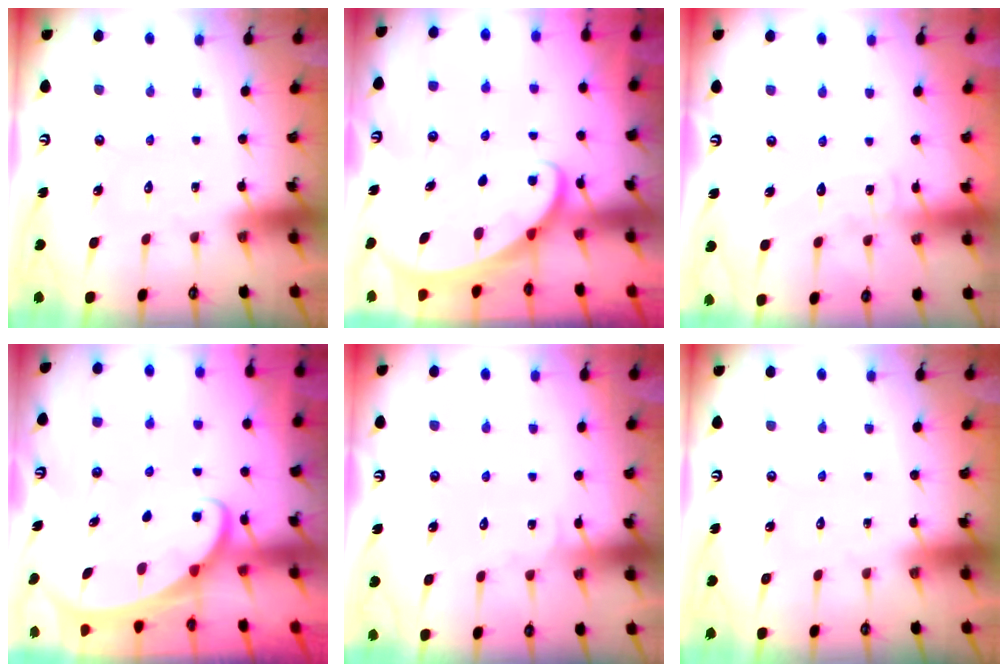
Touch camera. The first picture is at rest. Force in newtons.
{"total": 2.1, "press": 2.1, "slide": 0.2}
{"total": 6.0, "press": 6.0, "slide": 0.6}
{"total": 2.4, "press": 2.4, "slide": 0.3}
{"total": 3.6, "press": 3.5, "slide": 0.4}
{"total": 0.0}